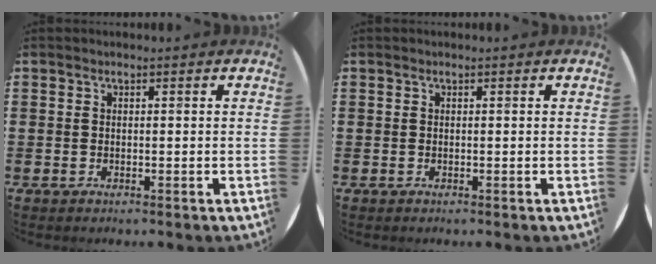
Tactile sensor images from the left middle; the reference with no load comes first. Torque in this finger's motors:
{"motor_torque": [-0.06, 0.06, -0.01, 0.00]}